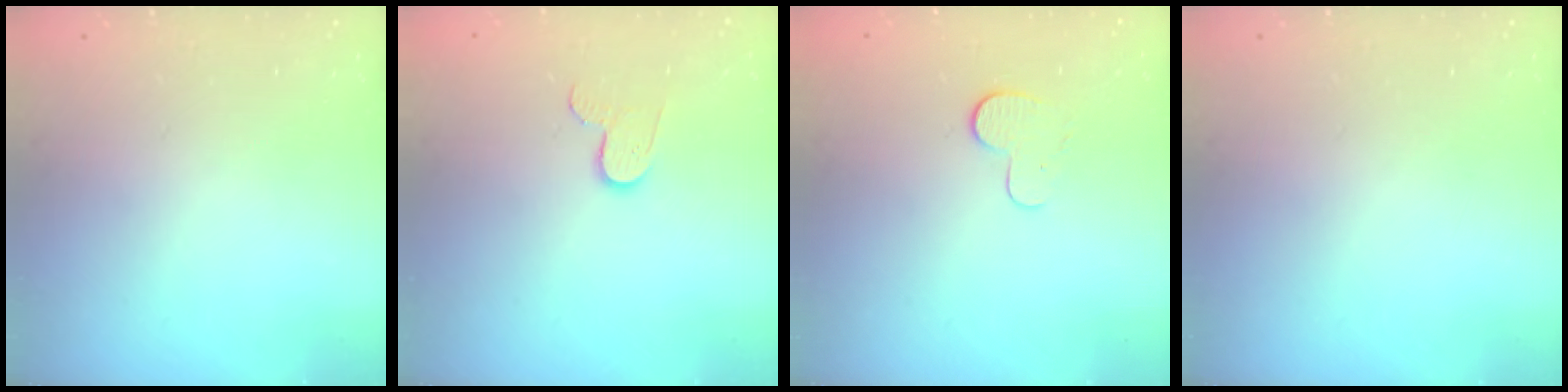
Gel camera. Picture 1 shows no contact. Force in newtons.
{"total": 6.3, "press": 6.3, "slide": 0.5}
{"total": 6.3, "press": 6.3, "slide": 0.5}
{"total": 0.0}